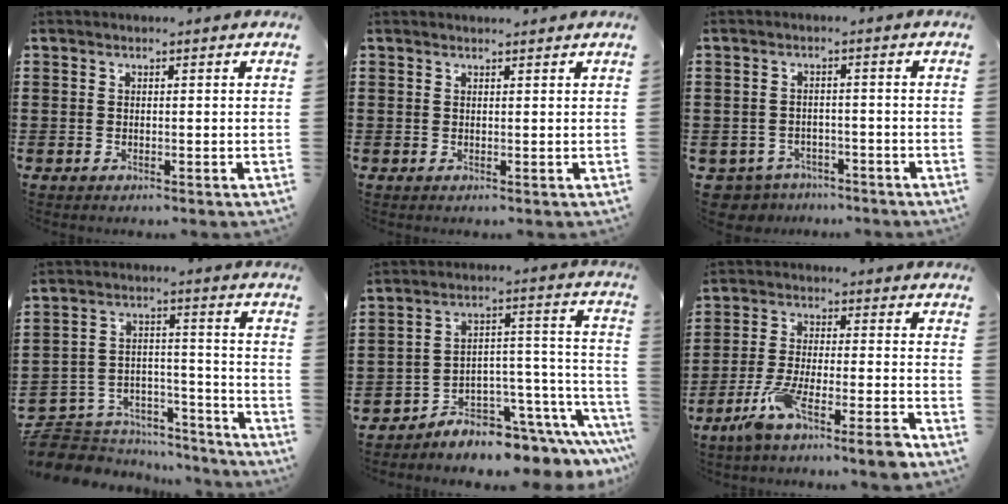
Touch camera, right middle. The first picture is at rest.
{"total": 0.7, "force": [0.7, 0.0, 0.0], "torque": [-0.001, -0.002, 0.014]}
{"total": 3.0, "force": [-2.8, 0.9, -0.2], "torque": [-0.015, -0.002, -0.066]}
{"total": 5.6, "force": [-5.0, 2.6, -0.3], "torque": [-0.012, 0.006, -0.104]}
{"total": 5.5, "force": [-4.8, 2.2, 1.3], "torque": [-0.028, -0.008, -0.090]}
{"total": 8.3, "force": [-6.1, 0.7, 5.6], "torque": [-0.104, -0.002, -0.114]}